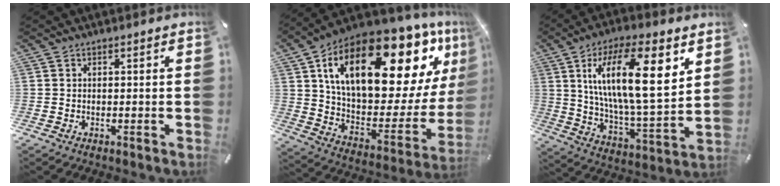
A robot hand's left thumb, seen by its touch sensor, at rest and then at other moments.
{"total": 28.3, "force": [14.3, 12.7, 20.9], "torque": [-0.341, -0.091, 0.241]}
{"total": 21.8, "force": [8.6, 7.9, 18.5], "torque": [-0.323, -0.032, 0.128]}